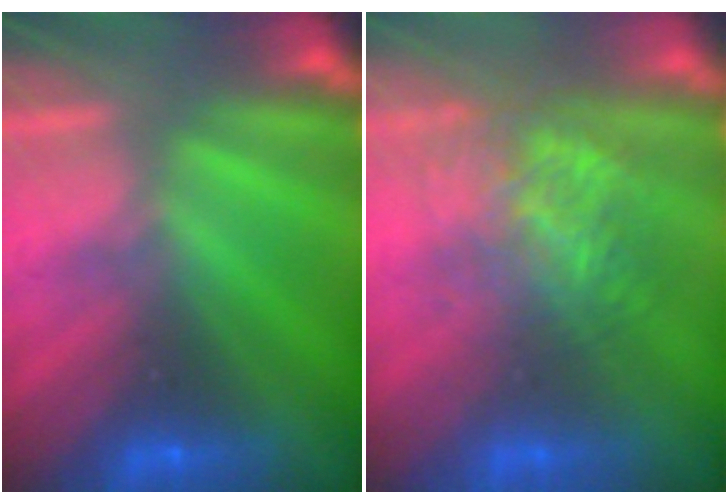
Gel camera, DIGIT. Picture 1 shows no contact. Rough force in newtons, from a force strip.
{"total": 4.1}